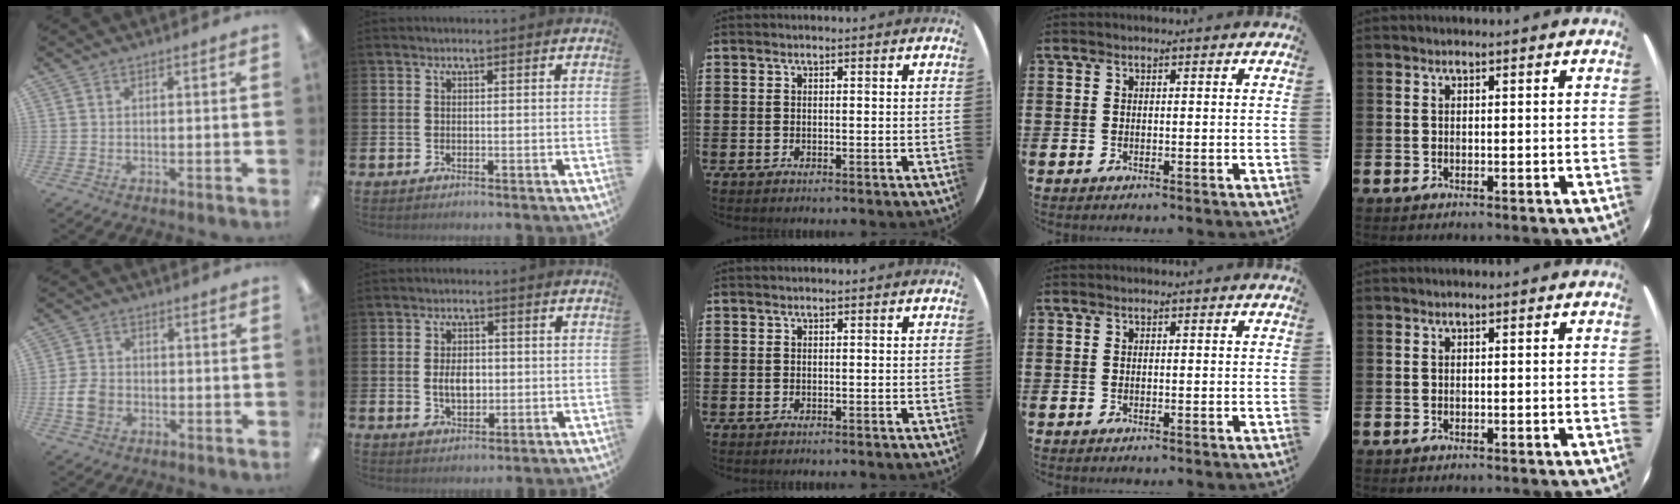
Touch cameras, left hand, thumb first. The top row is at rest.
{"thumb": {"total": 5.8, "force": [-1.5, 4.4, 3.5], "torque": [-0.078, 0.005, -0.028]}, "index": {"total": 4.0, "force": [-0.1, 2.6, 3.0], "torque": [-0.044, 0.003, -0.007]}}